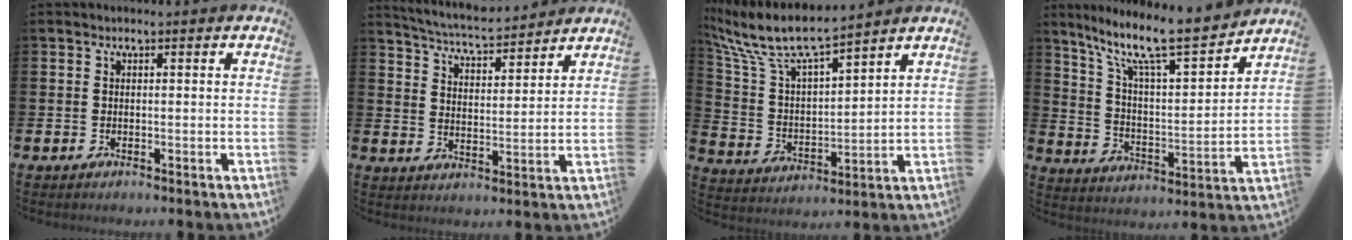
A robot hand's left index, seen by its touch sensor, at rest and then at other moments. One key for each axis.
{"total": 5.3, "fx": 5.2, "fy": 0.6, "fz": 0.9, "tx": -0.038, "ty": -0.037, "tz": 0.089}
{"total": 9.2, "fx": 8.1, "fy": 1.9, "fz": 3.9, "tx": -0.114, "ty": -0.049, "tz": 0.139}
{"total": 11.4, "fx": 9.8, "fy": 1.5, "fz": 5.6, "tx": -0.134, "ty": -0.068, "tz": 0.162}